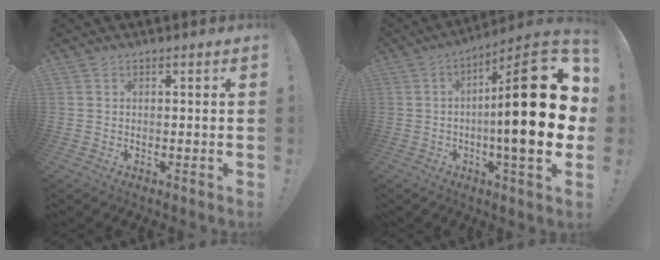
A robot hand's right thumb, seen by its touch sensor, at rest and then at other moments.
{"total": 27.3, "force": [0.0, 5.7, 26.7], "torque": [-0.406, 0.001, -0.008]}